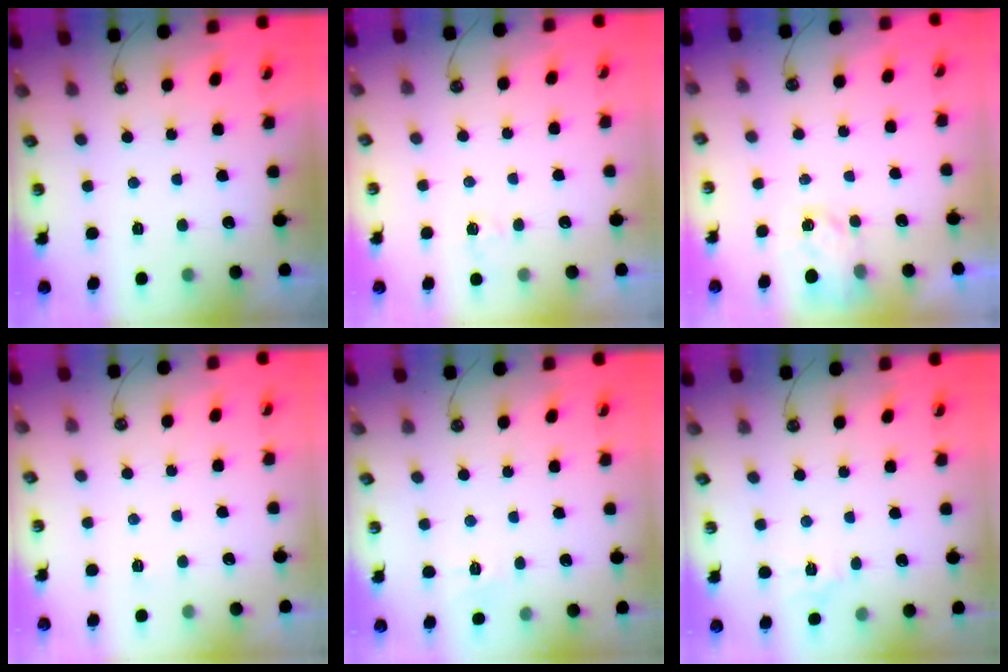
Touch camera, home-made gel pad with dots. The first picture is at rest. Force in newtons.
{"total": 5.4, "press": 5.4, "slide": 0.7}
{"total": 3.4, "press": 3.4, "slide": 0.4}
{"total": 2.8, "press": 2.8, "slide": 0.3}
{"total": 4.3, "press": 4.2, "slide": 0.6}
{"total": 3.9, "press": 3.9, "slide": 0.4}